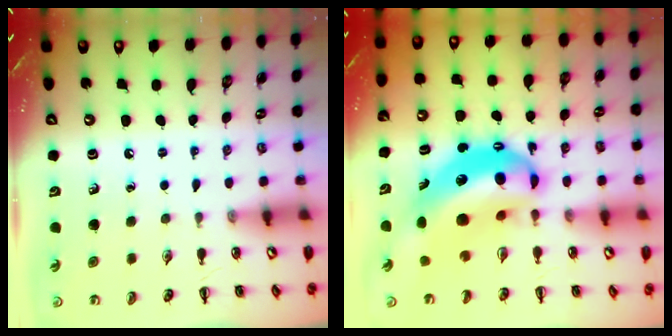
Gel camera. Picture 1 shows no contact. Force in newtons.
{"total": 14.7, "press": 14.3, "slide": 3.6}